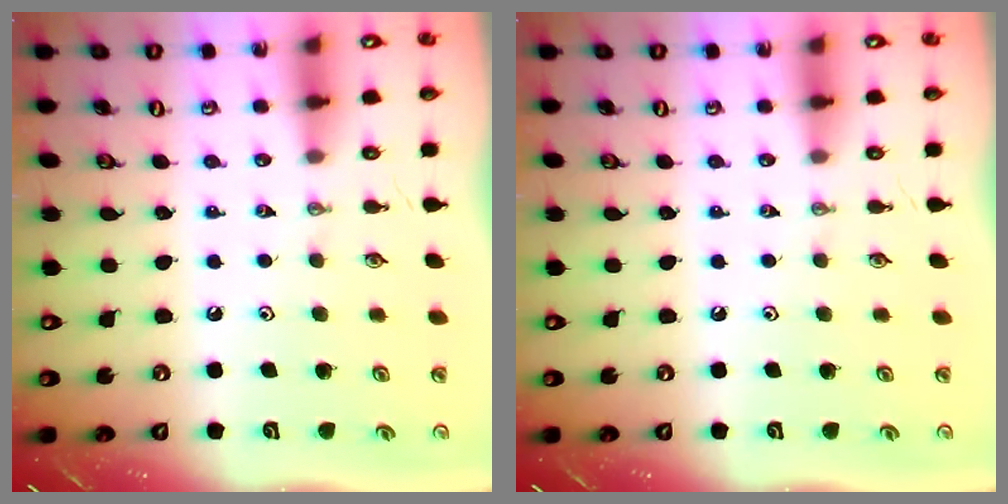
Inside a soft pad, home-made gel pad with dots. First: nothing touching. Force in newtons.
{"total": 0.0}